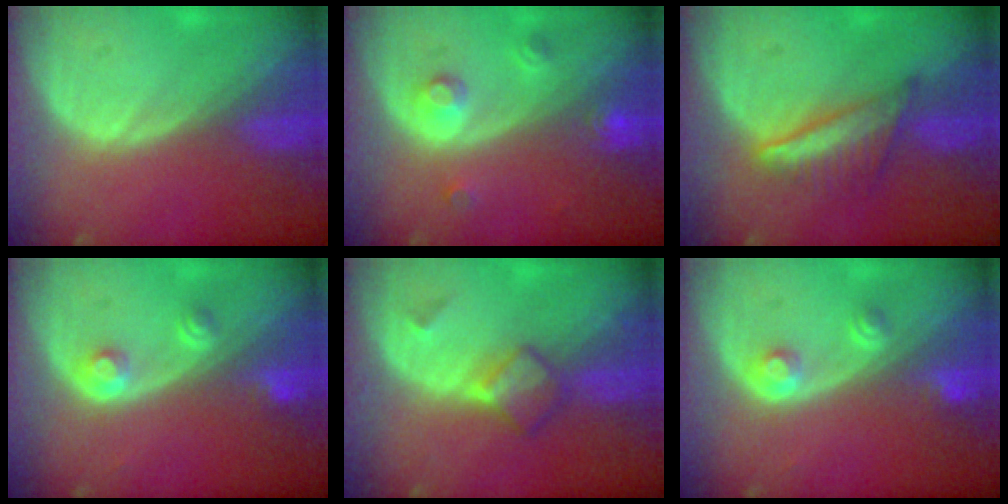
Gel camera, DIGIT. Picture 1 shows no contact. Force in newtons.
{"total": 3.5, "press": 3.2, "slide": 1.5}
{"total": 5.9, "press": 5.7, "slide": 1.6}
{"total": 3.0, "press": 2.8, "slide": 0.9}
{"total": 4.9, "press": 4.3, "slide": 2.3}
{"total": 3.0, "press": 2.8, "slide": 0.9}